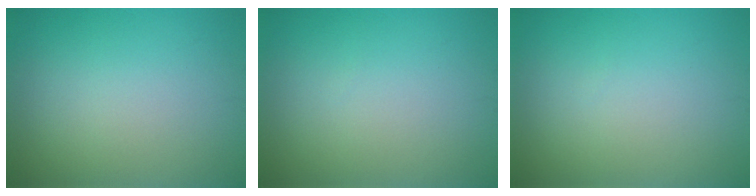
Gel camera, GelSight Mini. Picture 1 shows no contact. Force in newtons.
{"total": 0.0}
{"total": 0.0}